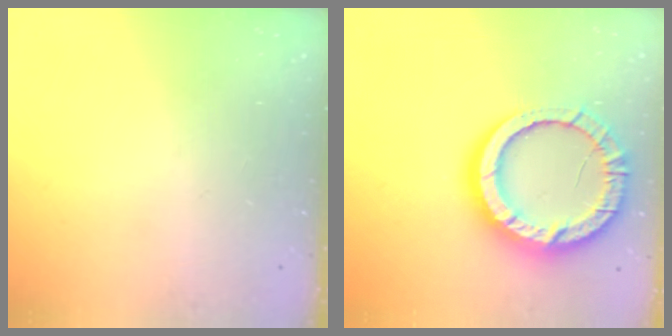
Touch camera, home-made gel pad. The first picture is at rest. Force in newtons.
{"total": 17.9, "press": 17.9, "slide": 1.7}